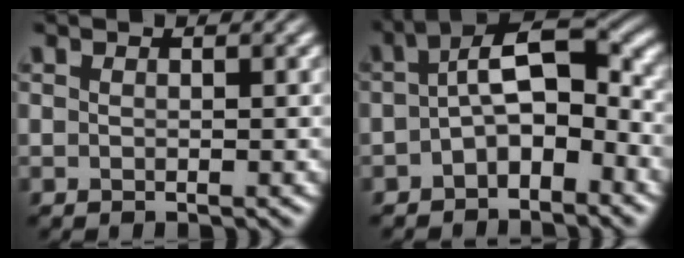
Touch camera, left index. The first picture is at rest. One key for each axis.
{"total": 6.5, "fx": -1.2, "fy": 3.3, "fz": 5.6, "tx": -0.083, "ty": 0.018, "tz": -0.029}